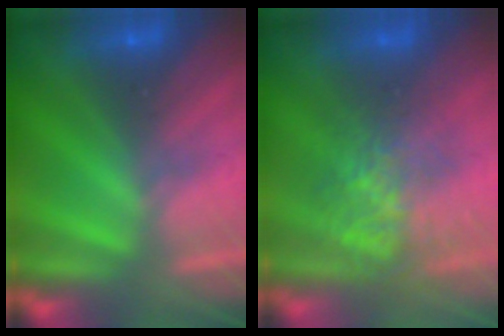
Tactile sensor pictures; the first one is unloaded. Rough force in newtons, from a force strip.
{"total": 3.5}